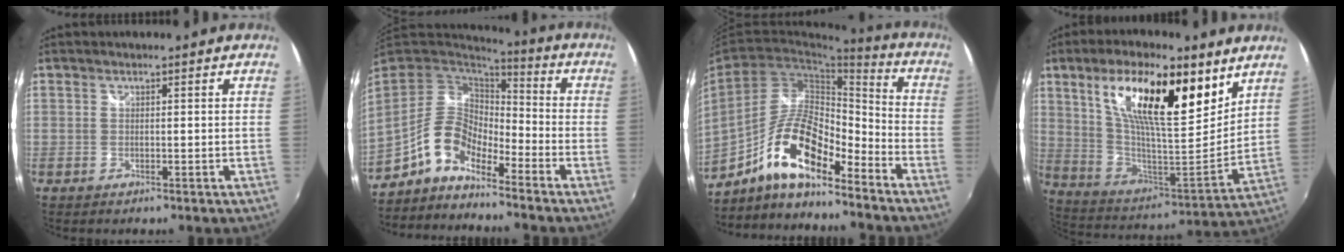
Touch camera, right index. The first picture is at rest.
{"total": 10.2, "force": [-6.8, 4.3, 6.3], "torque": [-0.118, 0.012, -0.136]}
{"total": 14.4, "force": [-9.8, 4.1, 9.8], "torque": [-0.185, 0.009, -0.180]}
{"total": 22.8, "force": [11.9, 7.4, 17.9], "torque": [-0.325, 0.017, 0.211]}